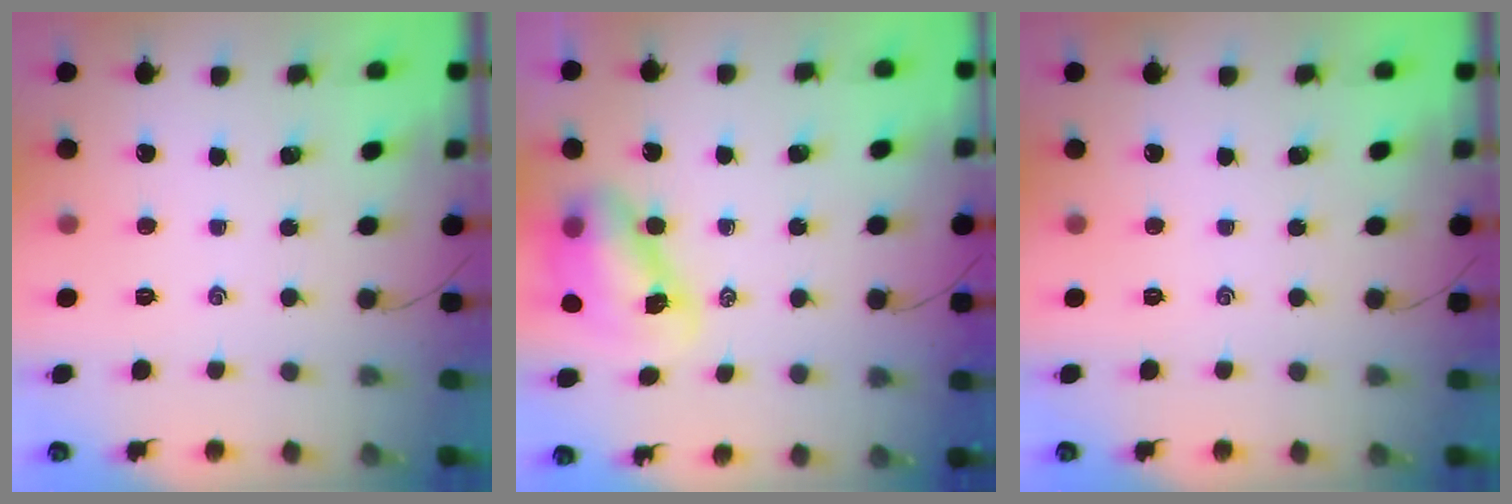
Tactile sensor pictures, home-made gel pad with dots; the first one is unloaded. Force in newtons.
{"total": 8.2, "press": 8.1, "slide": 1.7}
{"total": 0.0}